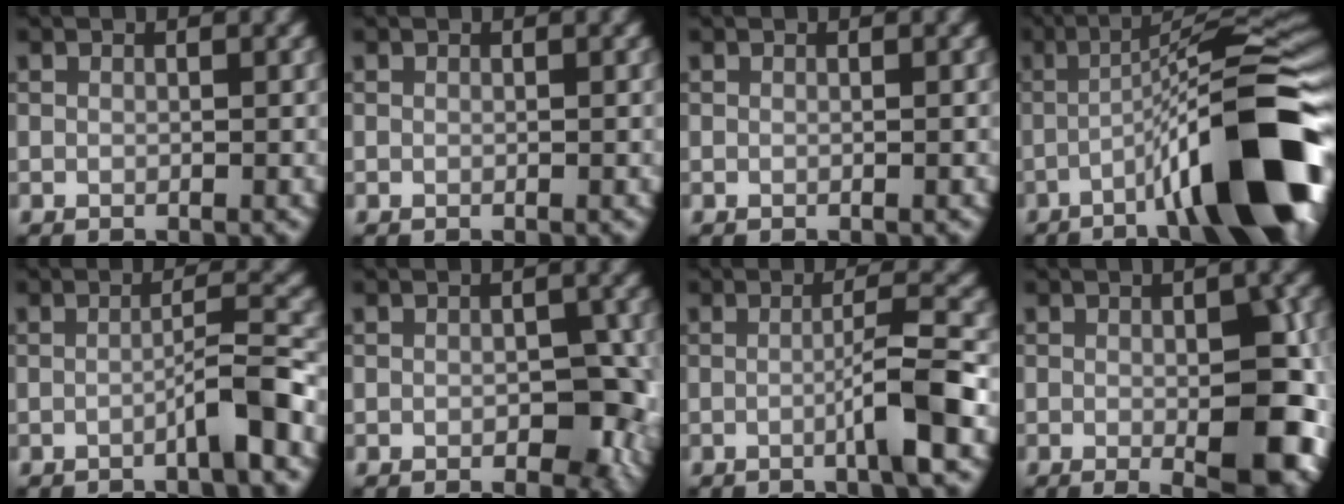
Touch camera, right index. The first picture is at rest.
{"total": 0.0}
{"total": 0.0}
{"total": 14.5, "force": [-5.7, 2.6, 13.1], "torque": [-0.189, 0.011, -0.088]}
{"total": 3.2, "force": [-1.5, 0.2, 2.8], "torque": [-0.041, 0.017, -0.032]}
{"total": 4.3, "force": [-0.8, 2.4, 3.5], "torque": [-0.036, -0.007, -0.009]}
{"total": 4.1, "force": [-1.1, 0.3, 4.0], "torque": [-0.058, 0.012, -0.030]}
{"total": 8.3, "force": [-1.5, 2.5, 7.8], "torque": [-0.095, -0.005, -0.018]}